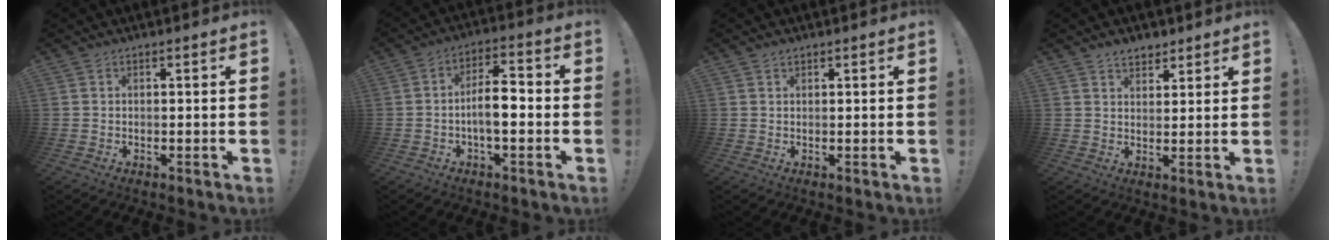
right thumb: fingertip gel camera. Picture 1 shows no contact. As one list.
[{"total": 8.6, "force": [-2.0, 3.5, 7.6], "torque": [-0.139, 0.014, -0.039]}, {"total": 0.8, "force": [0.7, 0.3, 0.2], "torque": [-0.001, -0.001, 0.013]}, {"total": 4.3, "force": [3.4, 2.5, 1.0], "torque": [-0.004, -0.020, 0.061]}]